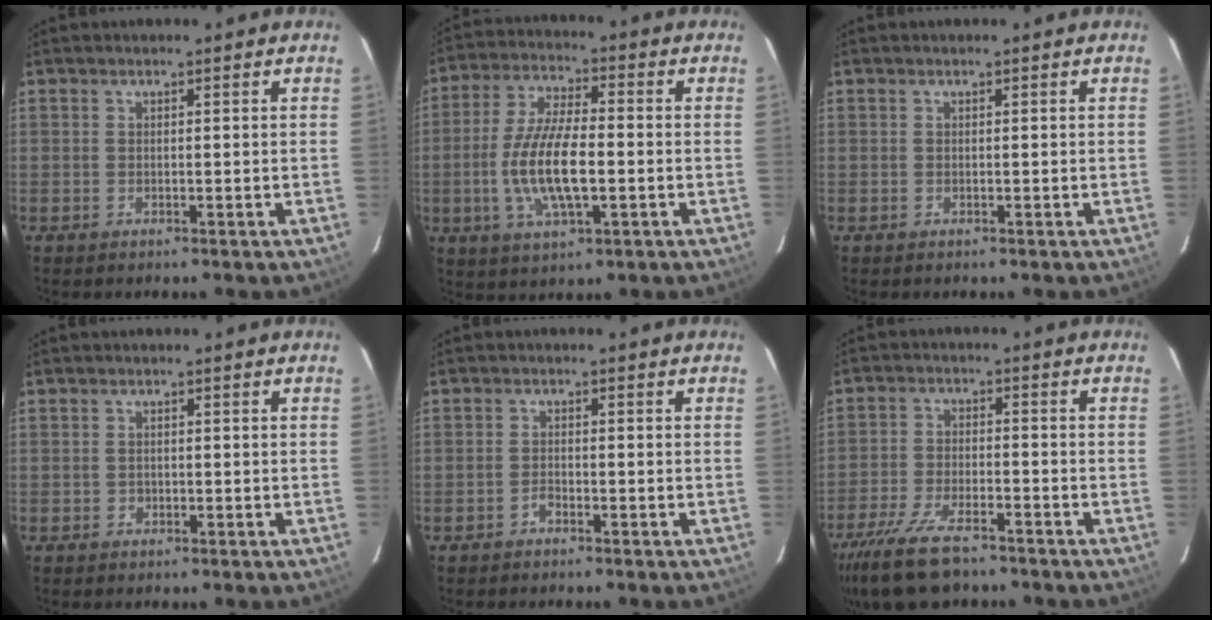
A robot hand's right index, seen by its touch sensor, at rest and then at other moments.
{"total": 12.8, "force": [-2.4, 4.3, 11.8], "torque": [-0.240, -0.004, -0.044]}
{"total": 0.0}
{"total": 0.9, "force": [-0.3, 0.9, 0.1], "torque": [0.001, 0.001, -0.002]}
{"total": 1.3, "force": [-1.1, 0.5, 0.5], "torque": [-0.010, 0.003, -0.022]}
{"total": 13.8, "force": [-10.9, 4.2, 7.3], "torque": [-0.173, -0.029, -0.197]}